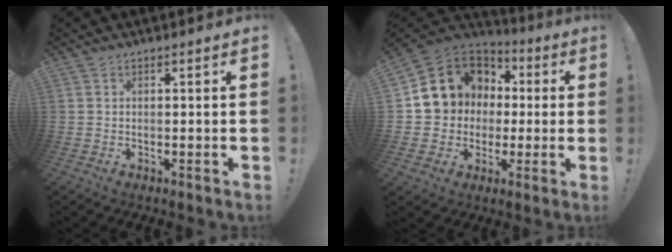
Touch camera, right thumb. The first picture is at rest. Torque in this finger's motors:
{"motor_torque": [1.69, 1.69, 0.09, 0.03, 0.39]}